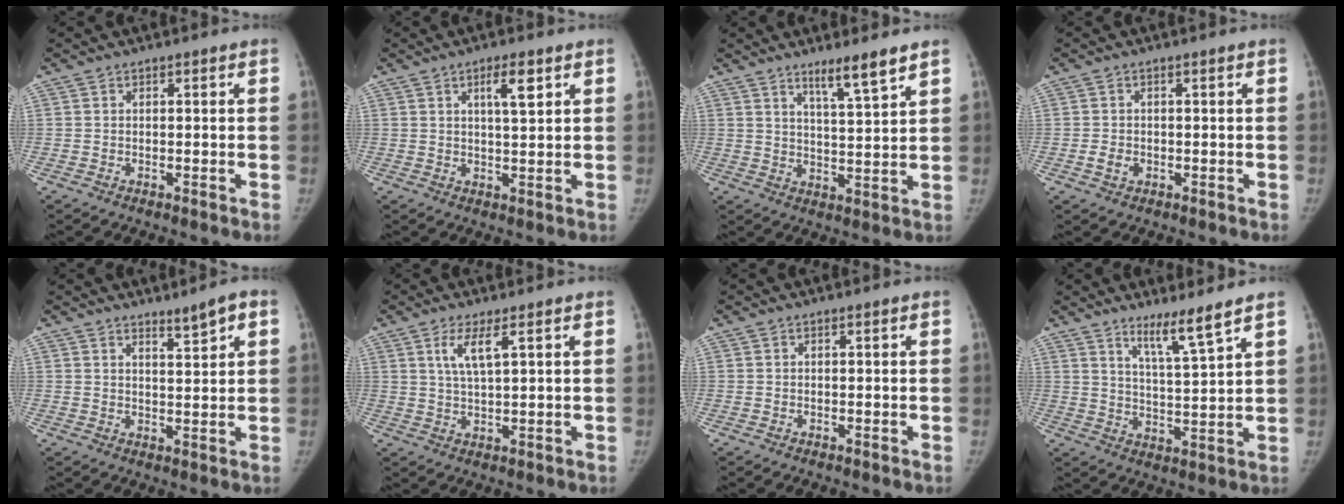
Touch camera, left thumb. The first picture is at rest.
{"total": 4.7, "force": [2.2, 1.0, 4.0], "torque": [-0.063, -0.011, 0.039]}
{"total": 6.6, "force": [4.9, 0.1, 4.5], "torque": [-0.071, -0.039, 0.084]}
{"total": 2.0, "force": [-0.6, 1.5, 1.1], "torque": [-0.018, 0.004, -0.009]}
{"total": 3.7, "force": [2.5, 0.5, 2.7], "torque": [-0.036, -0.021, 0.042]}
{"total": 4.5, "force": [2.1, 0.7, 3.9], "torque": [-0.083, -0.012, 0.047]}
{"total": 0.0}
{"total": 6.9, "force": [5.2, -0.5, 4.5], "torque": [-0.076, -0.051, 0.097]}